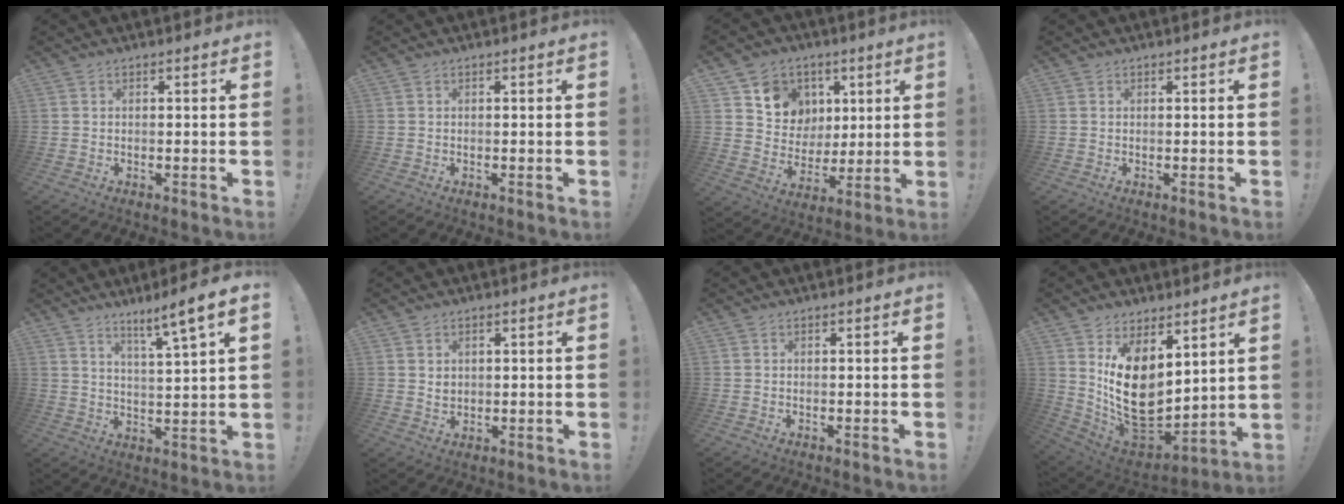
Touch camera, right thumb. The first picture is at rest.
{"total": 0.0}
{"total": 10.6, "force": [4.4, 9.5, 1.8], "torque": [-0.026, -0.031, 0.097]}
{"total": 0.0}
{"total": 7.7, "force": [5.1, -0.7, 5.7], "torque": [-0.080, -0.038, 0.075]}
{"total": 2.3, "force": [1.0, 1.9, 0.7], "torque": [-0.001, -0.006, 0.016]}
{"total": 0.0}
{"total": 18.1, "force": [3.6, 12.5, 12.5], "torque": [-0.221, -0.051, 0.081]}